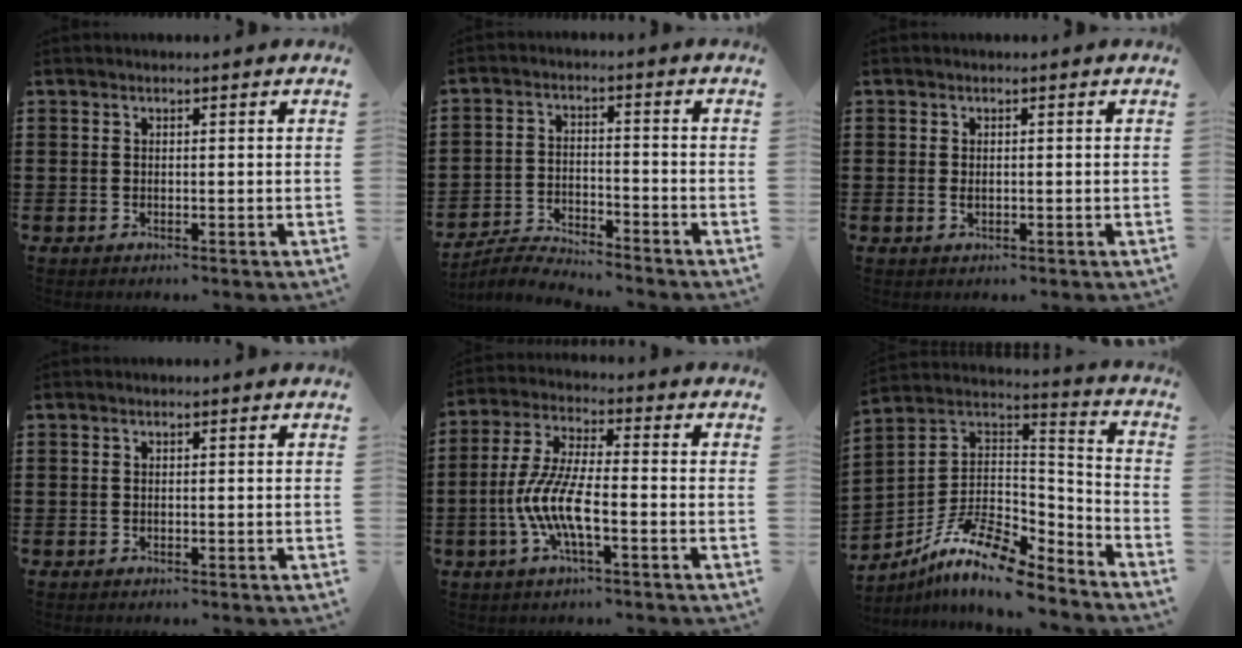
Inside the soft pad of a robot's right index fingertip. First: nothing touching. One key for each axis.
{"total": 4.4, "fx": -4.4, "fy": 0.2, "fz": 0.3, "tx": -0.016, "ty": 0.002, "tz": -0.093}
{"total": 0.9, "fx": 0.0, "fy": 0.4, "fz": 0.8, "tx": -0.017, "ty": 0.000, "tz": 0.000}
{"total": 0.0}
{"total": 9.0, "fx": -2.9, "fy": 2.2, "fz": 8.2, "tx": -0.193, "ty": -0.018, "tz": -0.062}
{"total": 12.3, "fx": -8.8, "fy": 3.7, "fz": 7.7, "tx": -0.156, "ty": 0.016, "tz": -0.168}